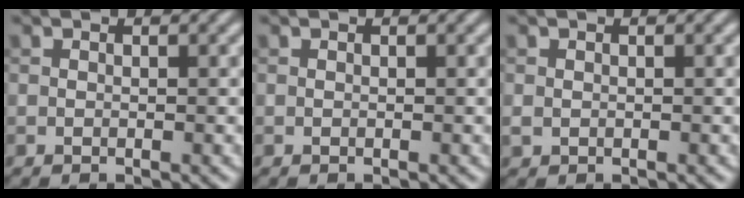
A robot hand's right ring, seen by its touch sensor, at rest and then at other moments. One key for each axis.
{"total": 0.0}
{"total": 0.6, "fx": 0.0, "fy": 0.6, "fz": 0.2, "tx": -0.002, "ty": -0.003, "tz": 0.000}